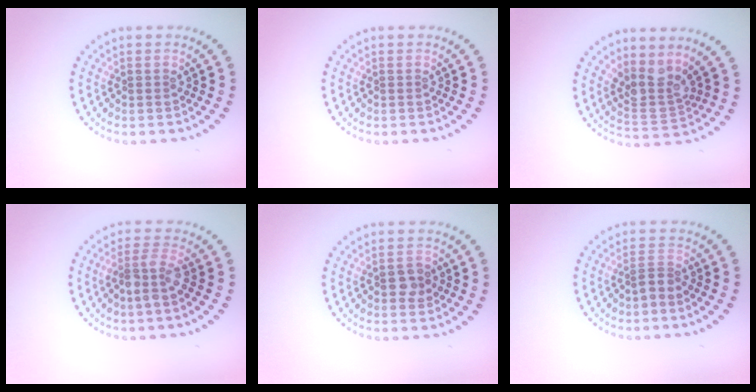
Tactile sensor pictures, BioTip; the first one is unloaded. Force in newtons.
{"total": 0.0}
{"total": 3.3, "press": 2.5, "slide": 2.1}
{"total": 2.5, "press": 1.9, "slide": 1.5}
{"total": 1.9, "press": 1.8, "slide": 0.3}
{"total": 1.3, "press": 0.8, "slide": 1.0}